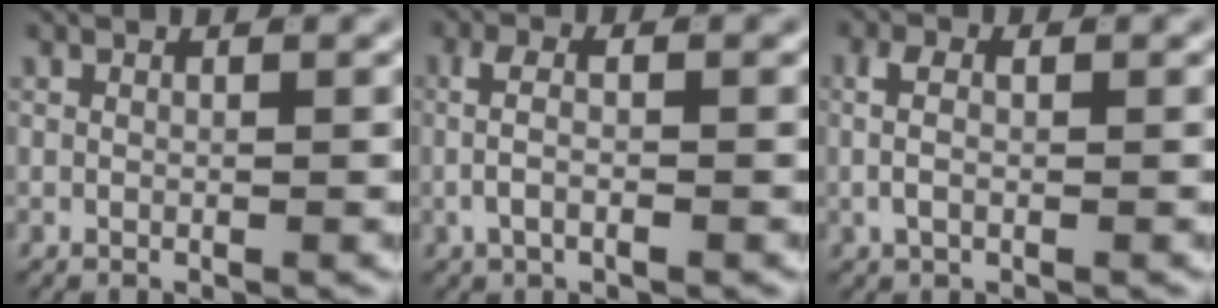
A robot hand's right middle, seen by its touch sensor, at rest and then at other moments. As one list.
[{"total": 3.2, "force": [-0.5, 1.4, 2.9], "torque": [-0.054, -0.003, -0.009]}, {"total": 2.4, "force": [0.0, 1.3, 2.1], "torque": [-0.040, -0.001, -0.001]}]